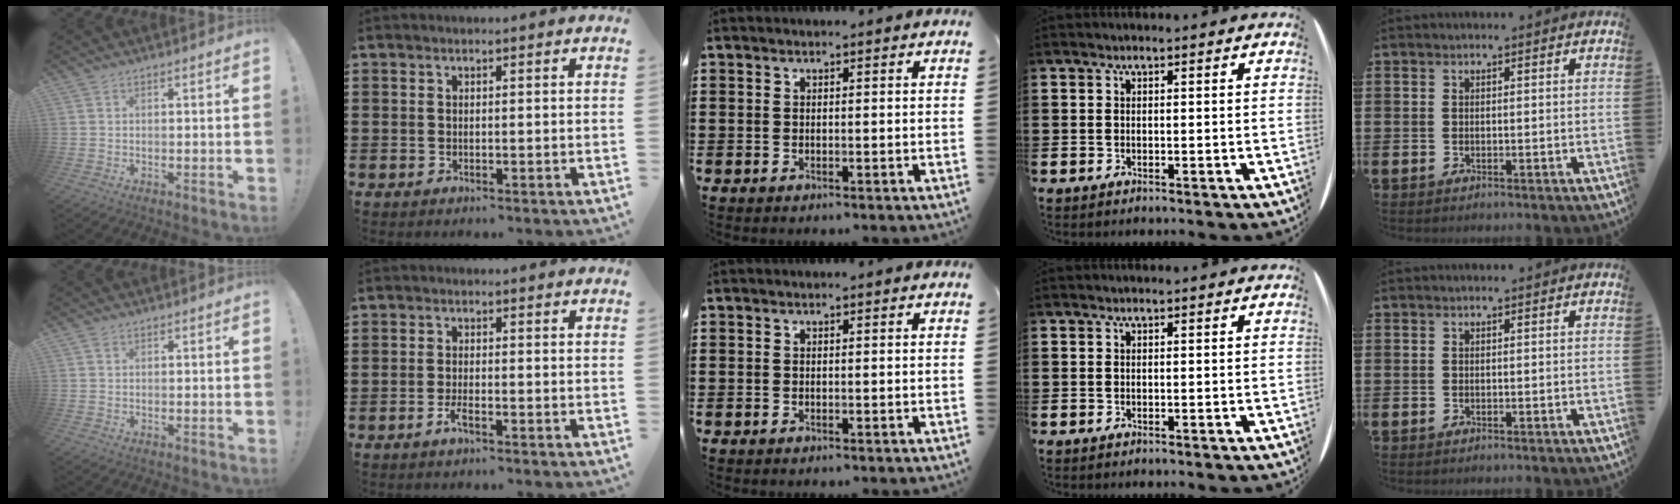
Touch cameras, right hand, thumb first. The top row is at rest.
{"thumb": {"total": 0.5, "force": [0.2, 0.5, 0.1], "torque": [0.004, -0.001, 0.002]}, "index": {"total": 1.9, "force": [-1.2, 0.4, 1.5], "torque": [-0.033, -0.003, -0.023]}}